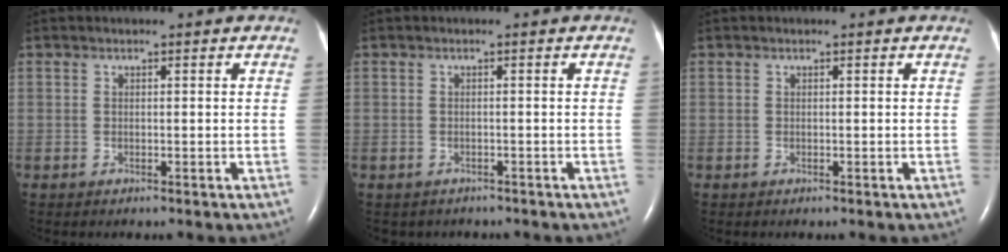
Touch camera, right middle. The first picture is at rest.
{"total": 2.4, "force": [-2.0, 1.2, 0.5], "torque": [-0.014, 0.000, -0.020]}
{"total": 0.0}